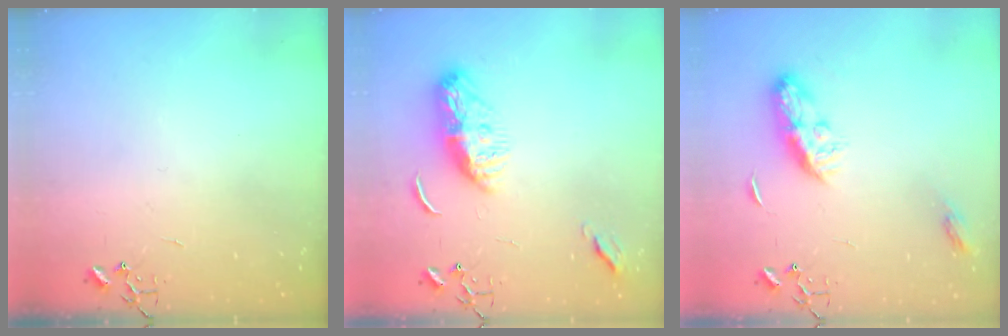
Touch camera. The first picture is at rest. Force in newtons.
{"total": 10.4, "press": 10.3, "slide": 0.7}
{"total": 9.7, "press": 9.7, "slide": 0.1}